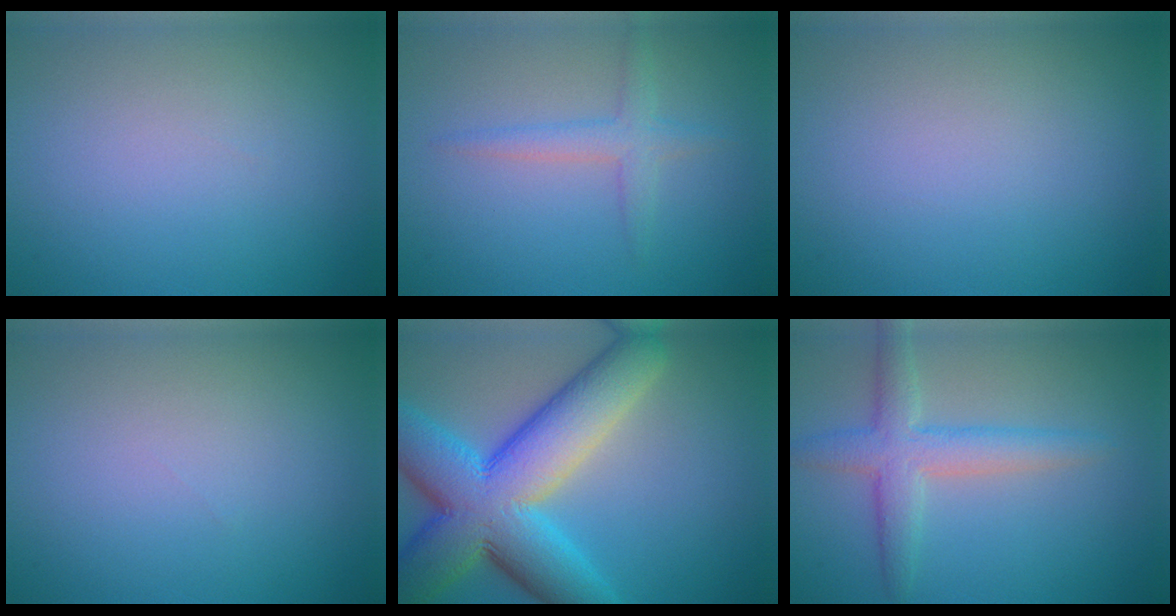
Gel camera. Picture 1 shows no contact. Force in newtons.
{"total": 2.2, "press": 2.2, "slide": 0.1}
{"total": 0.0}
{"total": 0.0}
{"total": 12.7, "press": 12.7, "slide": 0.2}
{"total": 4.0, "press": 4.0, "slide": 0.1}